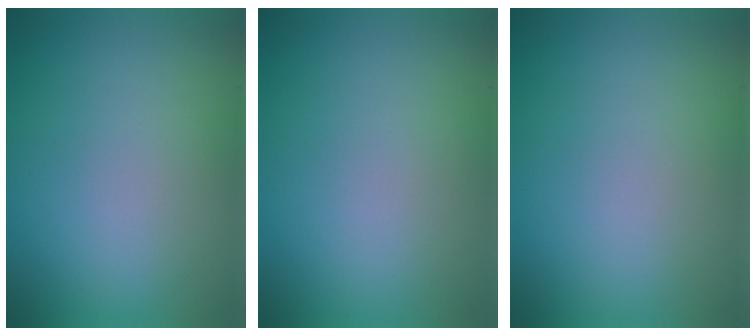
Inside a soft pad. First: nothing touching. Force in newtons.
{"total": 0.0}
{"total": 0.0}